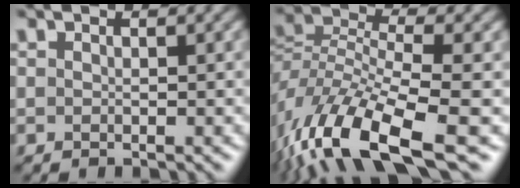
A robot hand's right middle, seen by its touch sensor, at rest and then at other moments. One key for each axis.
{"total": 11.7, "fx": -5.8, "fy": 4.4, "fz": 9.1, "tx": -0.177, "ty": -0.005, "tz": -0.112}